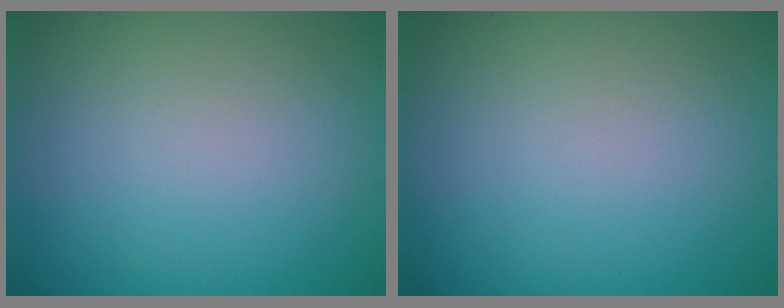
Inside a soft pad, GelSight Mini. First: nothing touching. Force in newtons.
{"total": 0.0}